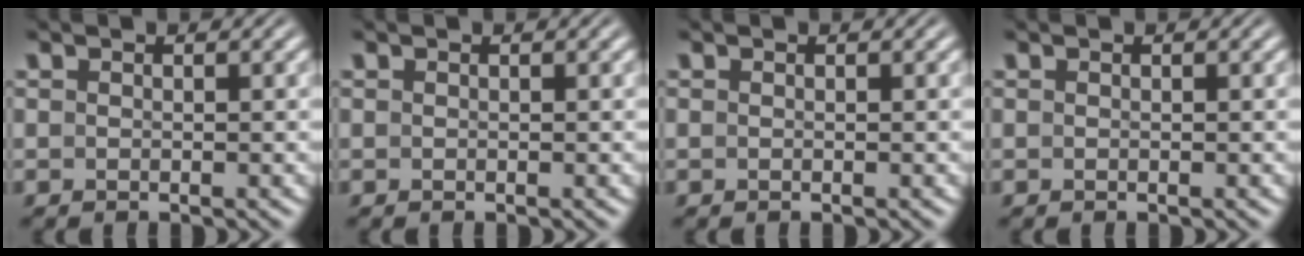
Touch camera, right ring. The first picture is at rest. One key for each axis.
{"total": 0.0}
{"total": 0.0}
{"total": 0.0}